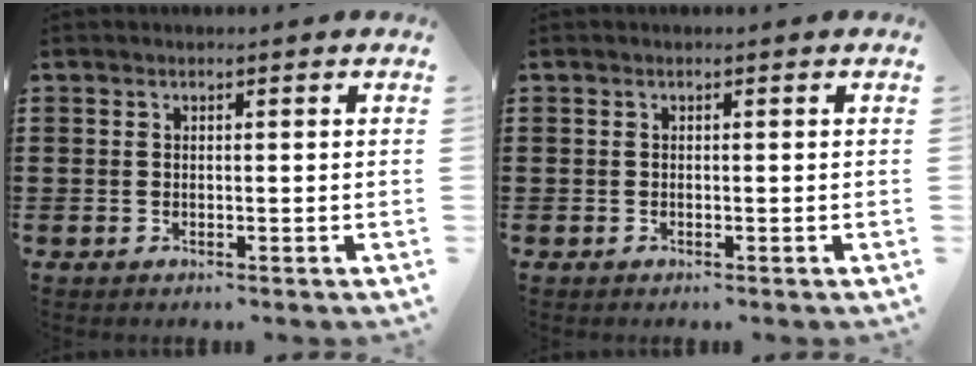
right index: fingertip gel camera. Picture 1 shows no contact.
{"total": 0.0}